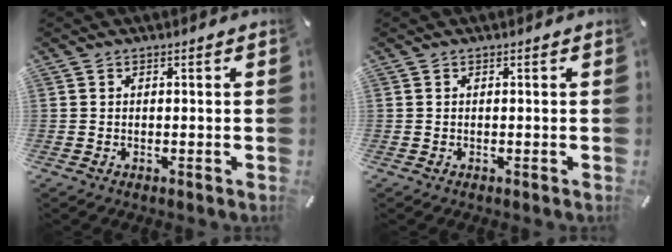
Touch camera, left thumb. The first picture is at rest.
{"total": 0.0}